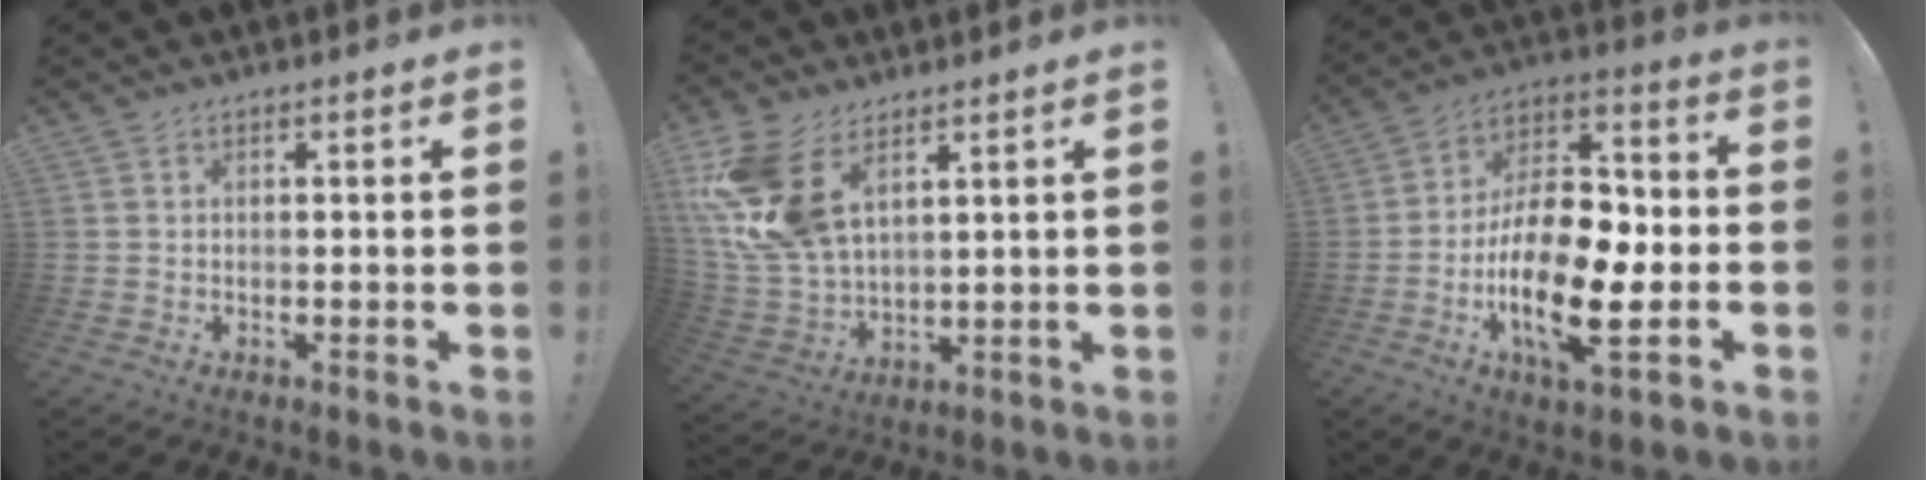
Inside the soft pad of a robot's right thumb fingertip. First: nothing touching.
{"total": 16.1, "force": [7.6, 9.4, 10.7], "torque": [-0.222, -0.040, 0.148]}
{"total": 22.5, "force": [-6.3, 10.6, 18.8], "torque": [-0.358, 0.027, -0.100]}